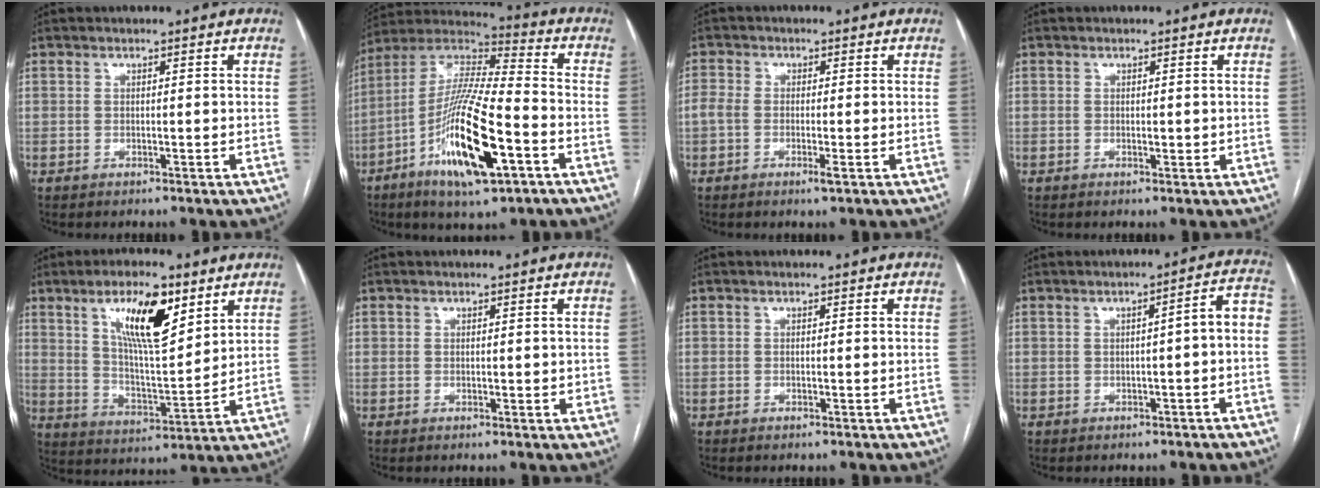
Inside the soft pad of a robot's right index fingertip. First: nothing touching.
{"total": 18.7, "force": [-7.4, 3.0, 16.9], "torque": [-0.340, -0.016, -0.133]}
{"total": 3.5, "force": [-1.4, 1.2, 3.0], "torque": [-0.062, 0.000, -0.027]}
{"total": 0.8, "force": [-0.1, 0.4, 0.7], "torque": [-0.008, -0.001, -0.001]}
{"total": 12.6, "force": [6.6, 3.3, 10.2], "torque": [-0.180, 0.001, 0.119]}
{"total": 1.2, "force": [0.1, 0.9, 0.8], "torque": [-0.006, 0.001, 0.002]}
{"total": 0.0}
{"total": 4.5, "force": [-0.8, 0.5, 4.4], "torque": [-0.048, 0.020, -0.011]}